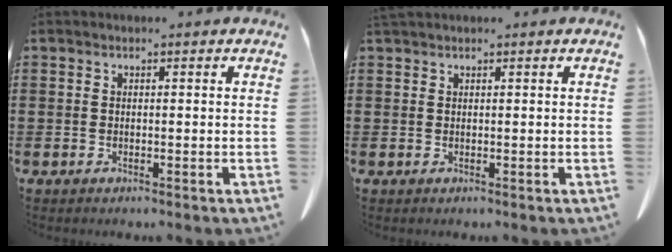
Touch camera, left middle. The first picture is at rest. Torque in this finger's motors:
{"motor_torque": [0.31, 0.28, 0.02, 0.01]}